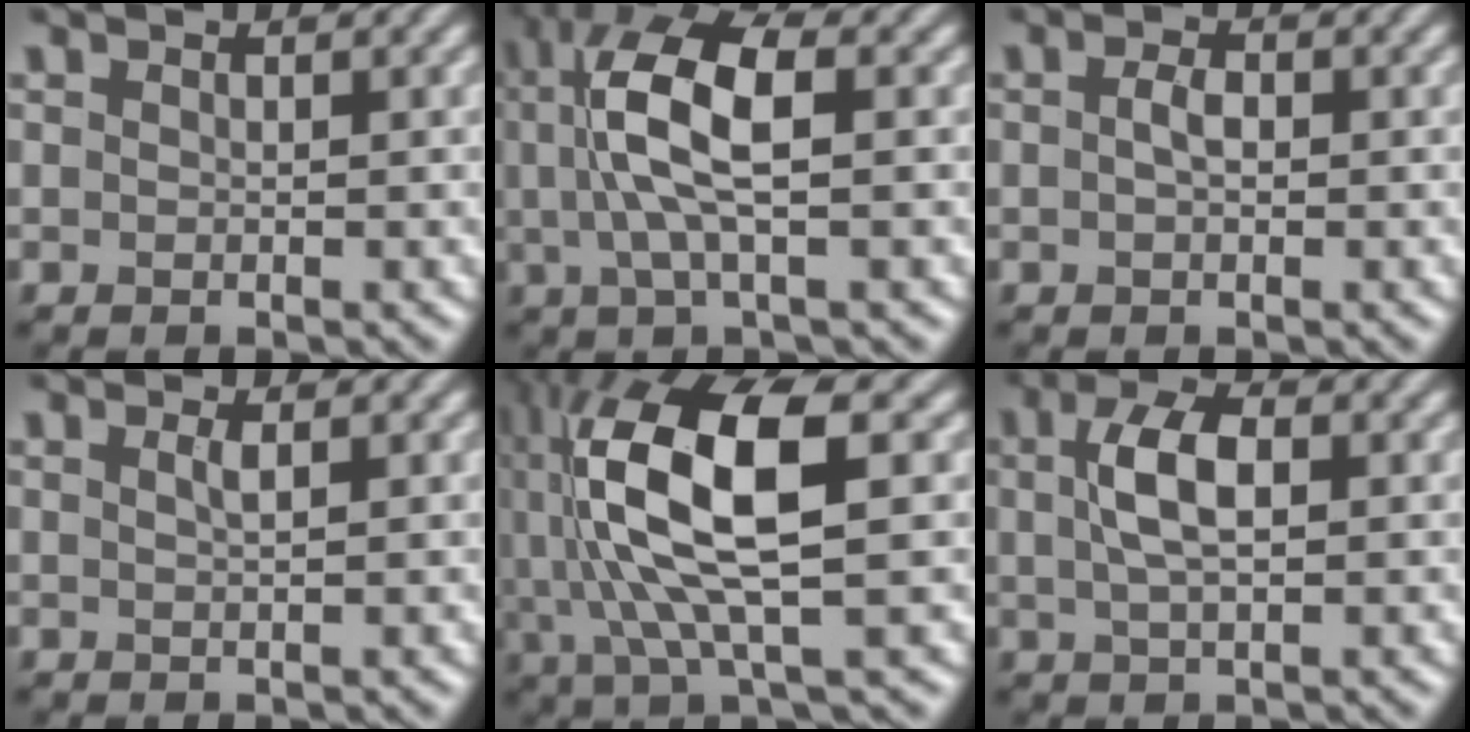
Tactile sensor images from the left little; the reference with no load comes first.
{"total": 7.8, "force": [0.9, 2.8, 7.3], "torque": [-0.153, 0.011, 0.013]}
{"total": 1.4, "force": [0.0, 0.8, 1.2], "torque": [-0.023, 0.002, -0.003]}
{"total": 1.0, "force": [0.4, 0.3, 0.9], "torque": [-0.011, 0.002, 0.005]}
{"total": 11.9, "force": [1.4, 4.0, 11.1], "torque": [-0.231, 0.002, 0.030]}
{"total": 4.3, "force": [0.8, 2.0, 3.7], "torque": [-0.077, 0.008, 0.009]}